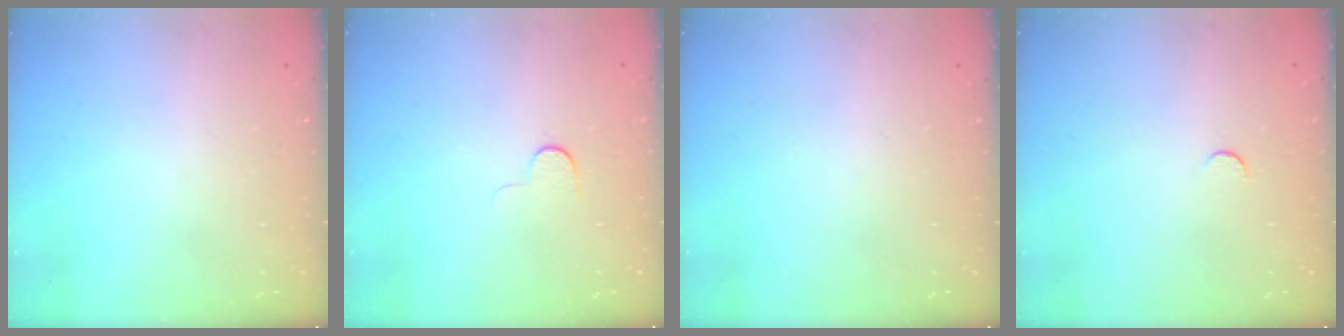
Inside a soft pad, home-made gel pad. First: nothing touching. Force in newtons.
{"total": 4.2, "press": 4.1, "slide": 1.1}
{"total": 0.0}
{"total": 3.2, "press": 3.2, "slide": 0.3}